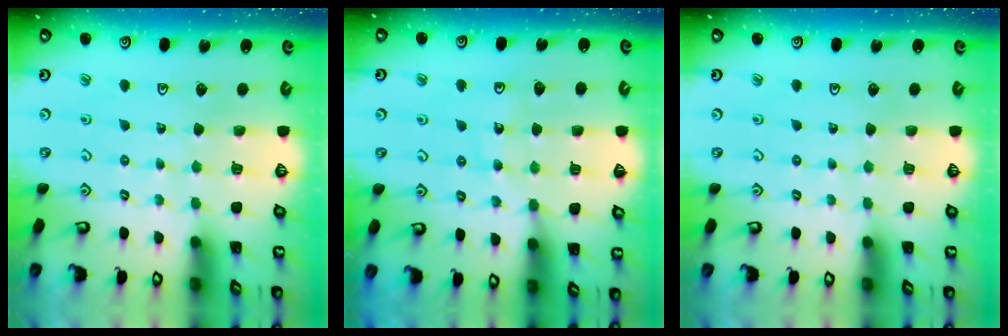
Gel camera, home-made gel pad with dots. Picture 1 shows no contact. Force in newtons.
{"total": 11.4, "press": 10.9, "slide": 3.5}
{"total": 0.0}